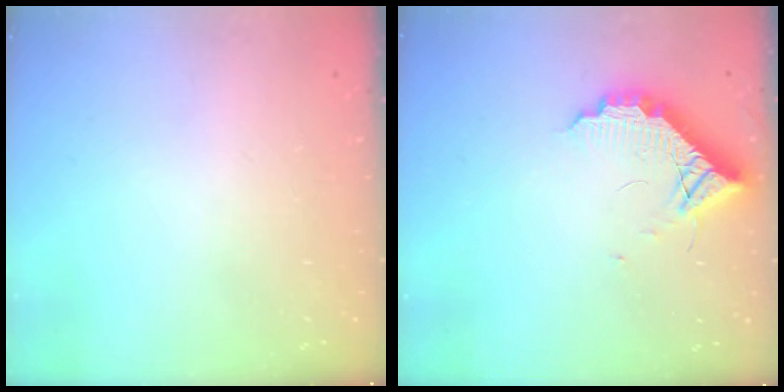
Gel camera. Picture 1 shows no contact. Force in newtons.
{"total": 10.2, "press": 10.2, "slide": 0.8}